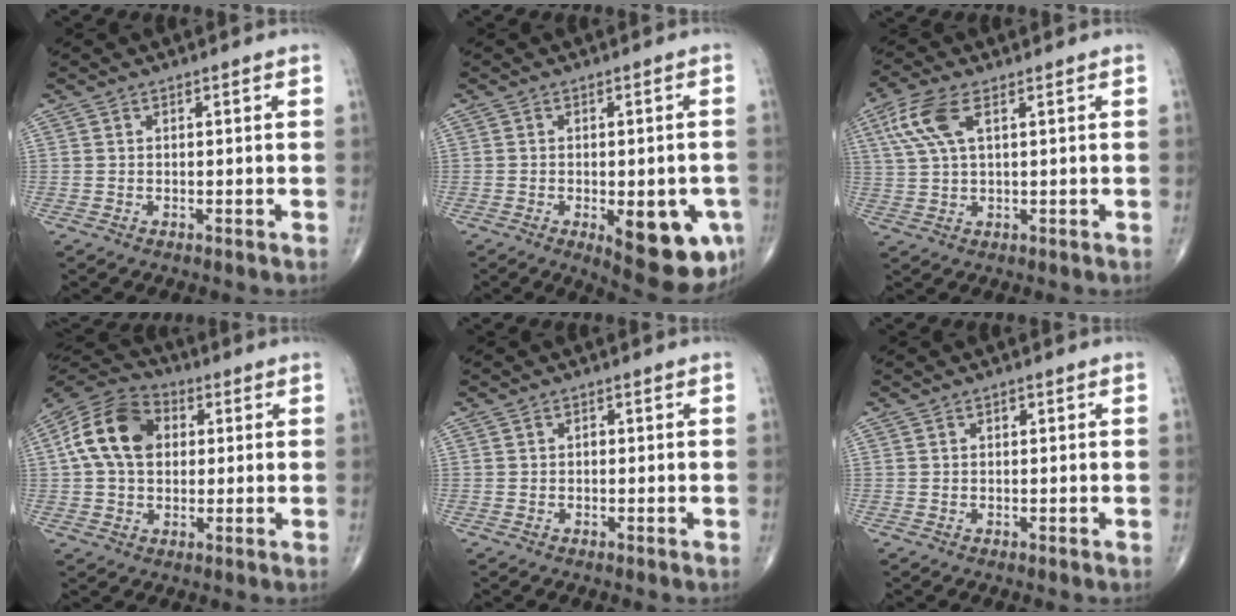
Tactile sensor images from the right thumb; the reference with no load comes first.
{"total": 13.3, "force": [-4.6, 5.1, 11.3], "torque": [-0.116, -0.003, -0.045]}
{"total": 8.0, "force": [3.1, 3.3, 6.6], "torque": [-0.165, 0.010, 0.065]}
{"total": 14.0, "force": [2.4, 9.9, 9.6], "torque": [-0.166, 0.021, 0.030]}
{"total": 0.6, "force": [-0.1, 0.4, 0.4], "torque": [-0.001, 0.002, -0.006]}
{"total": 0.6, "force": [0.2, 0.5, 0.4], "torque": [0.001, 0.000, 0.001]}